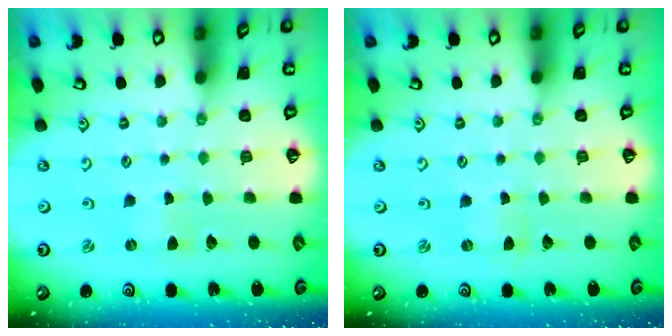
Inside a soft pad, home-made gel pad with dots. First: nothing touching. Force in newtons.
{"total": 0.0}